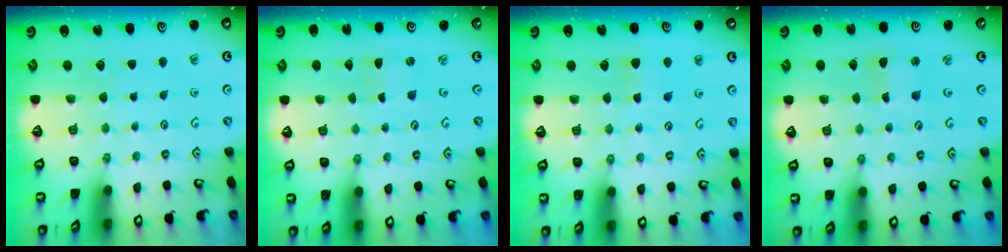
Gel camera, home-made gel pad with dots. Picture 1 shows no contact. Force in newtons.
{"total": 0.9, "press": 0.9, "slide": 0.2}
{"total": 4.5, "press": 4.4, "slide": 0.9}
{"total": 0.8, "press": 0.8, "slide": 0.2}